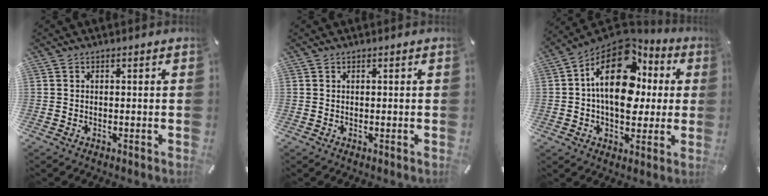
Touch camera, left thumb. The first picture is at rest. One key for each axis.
{"total": 0.0}
{"total": 20.3, "fx": 3.4, "fy": 13.1, "fz": 15.1, "tx": -0.242, "ty": -0.015, "tz": 0.057}